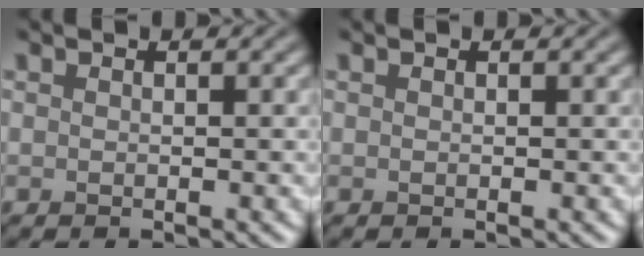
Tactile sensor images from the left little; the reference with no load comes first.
{"total": 0.0}